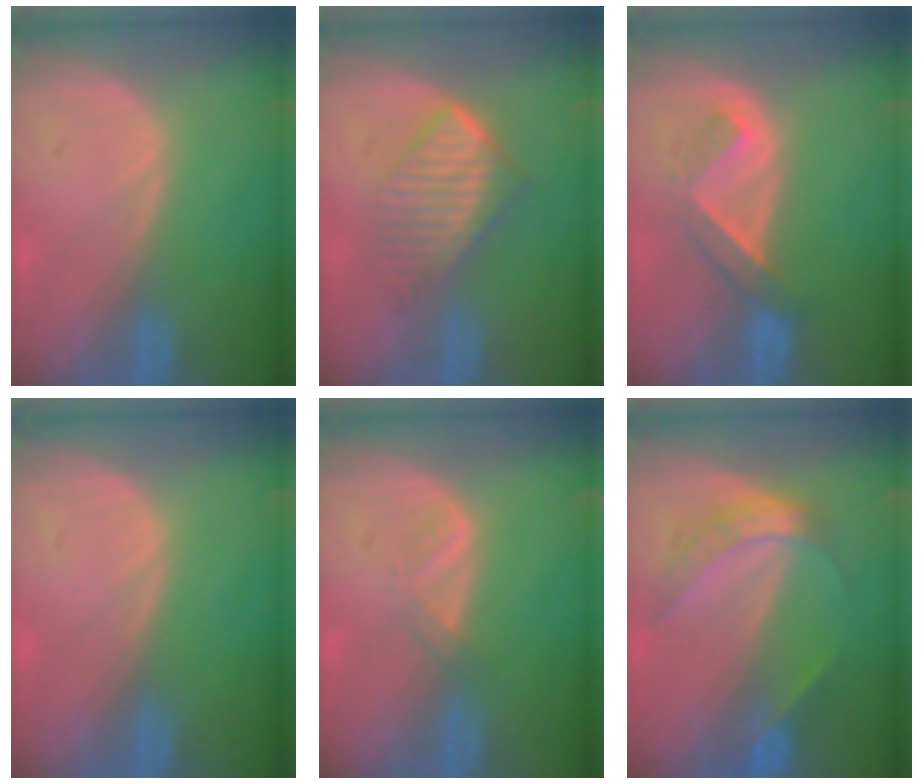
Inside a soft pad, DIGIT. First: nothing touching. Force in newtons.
{"total": 7.0, "press": 6.0, "slide": 3.6}
{"total": 5.2, "press": 4.6, "slide": 2.4}
{"total": 0.0}
{"total": 1.8, "press": 1.7, "slide": 0.3}
{"total": 6.1, "press": 5.2, "slide": 3.1}